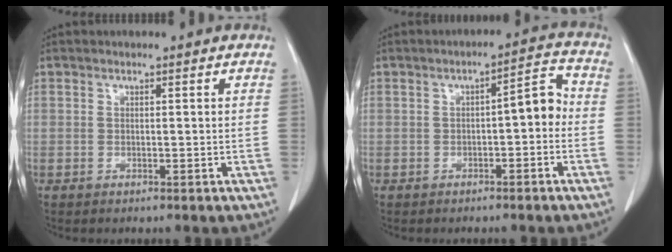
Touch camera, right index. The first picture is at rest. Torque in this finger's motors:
{"motor_torque": [0.64, -0.29, 0.22, 0.06]}